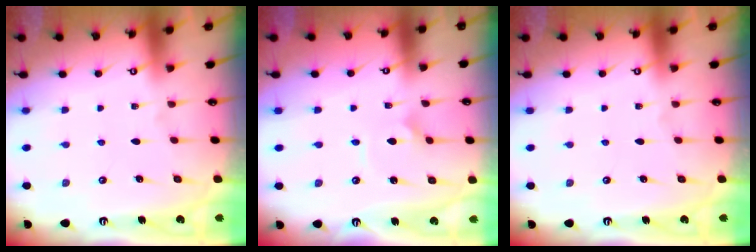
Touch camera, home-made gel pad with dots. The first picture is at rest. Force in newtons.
{"total": 2.9, "press": 2.9, "slide": 0.1}
{"total": 0.0}